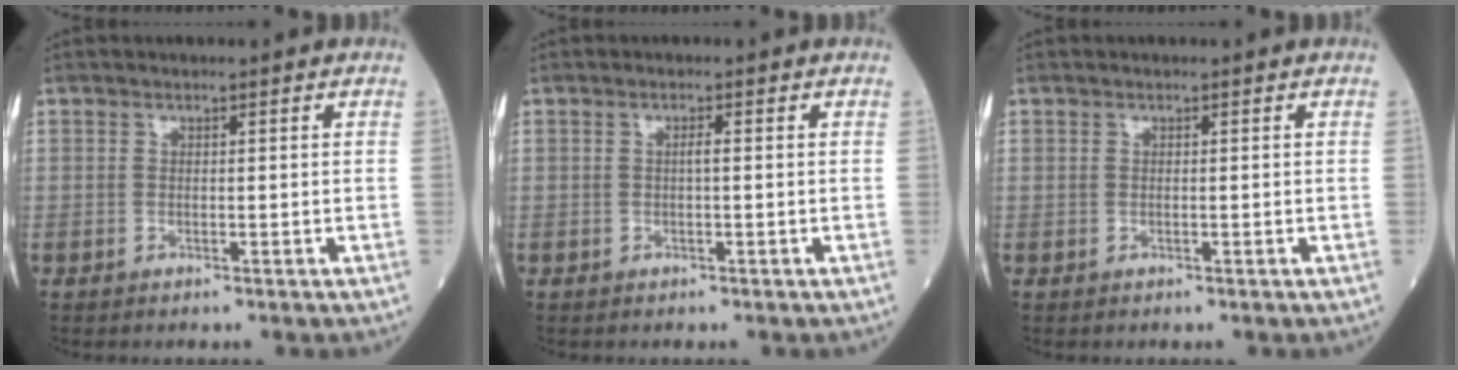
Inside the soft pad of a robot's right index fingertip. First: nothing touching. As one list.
[{"total": 0.9, "force": [0.0, 0.0, 0.9], "torque": [-0.016, 0.002, -0.001]}, {"total": 0.0}]